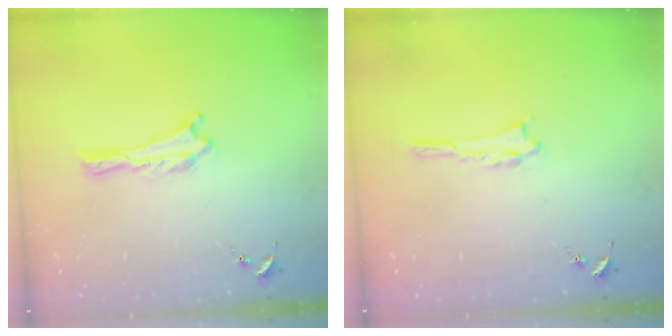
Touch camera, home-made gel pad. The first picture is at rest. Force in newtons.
{"total": 1.0, "press": 1.0, "slide": 0.2}